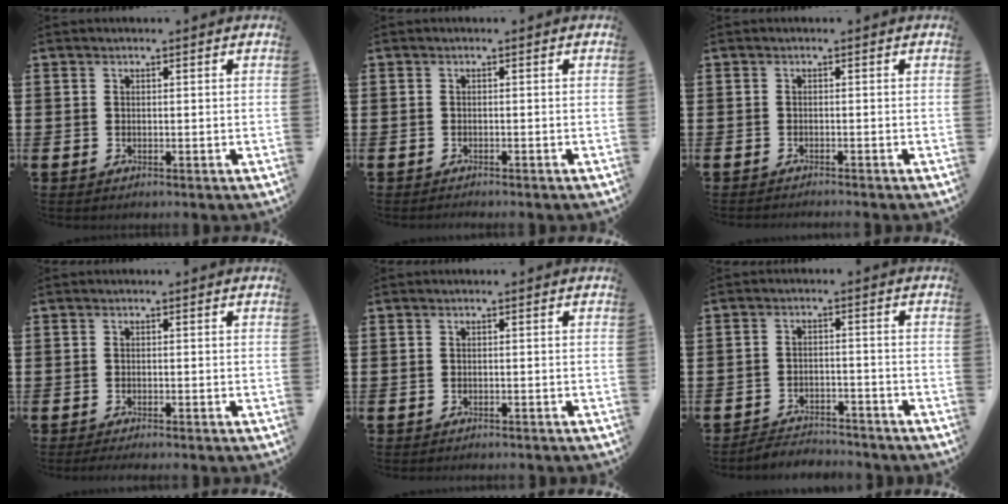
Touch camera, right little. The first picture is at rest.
{"total": 0.5, "force": [-0.5, -0.1, 0.0], "torque": [0.008, -0.006, -0.012]}
{"total": 0.7, "force": [-0.6, -0.2, 0.0], "torque": [0.000, -0.002, -0.013]}
{"total": 0.8, "force": [-0.7, 0.0, 0.4], "torque": [-0.007, -0.002, -0.014]}
{"total": 0.5, "force": [-0.5, 0.0, 0.0], "torque": [-0.001, -0.001, -0.012]}
{"total": 3.1, "force": [-3.0, 0.3, -0.2], "torque": [-0.006, 0.004, -0.066]}